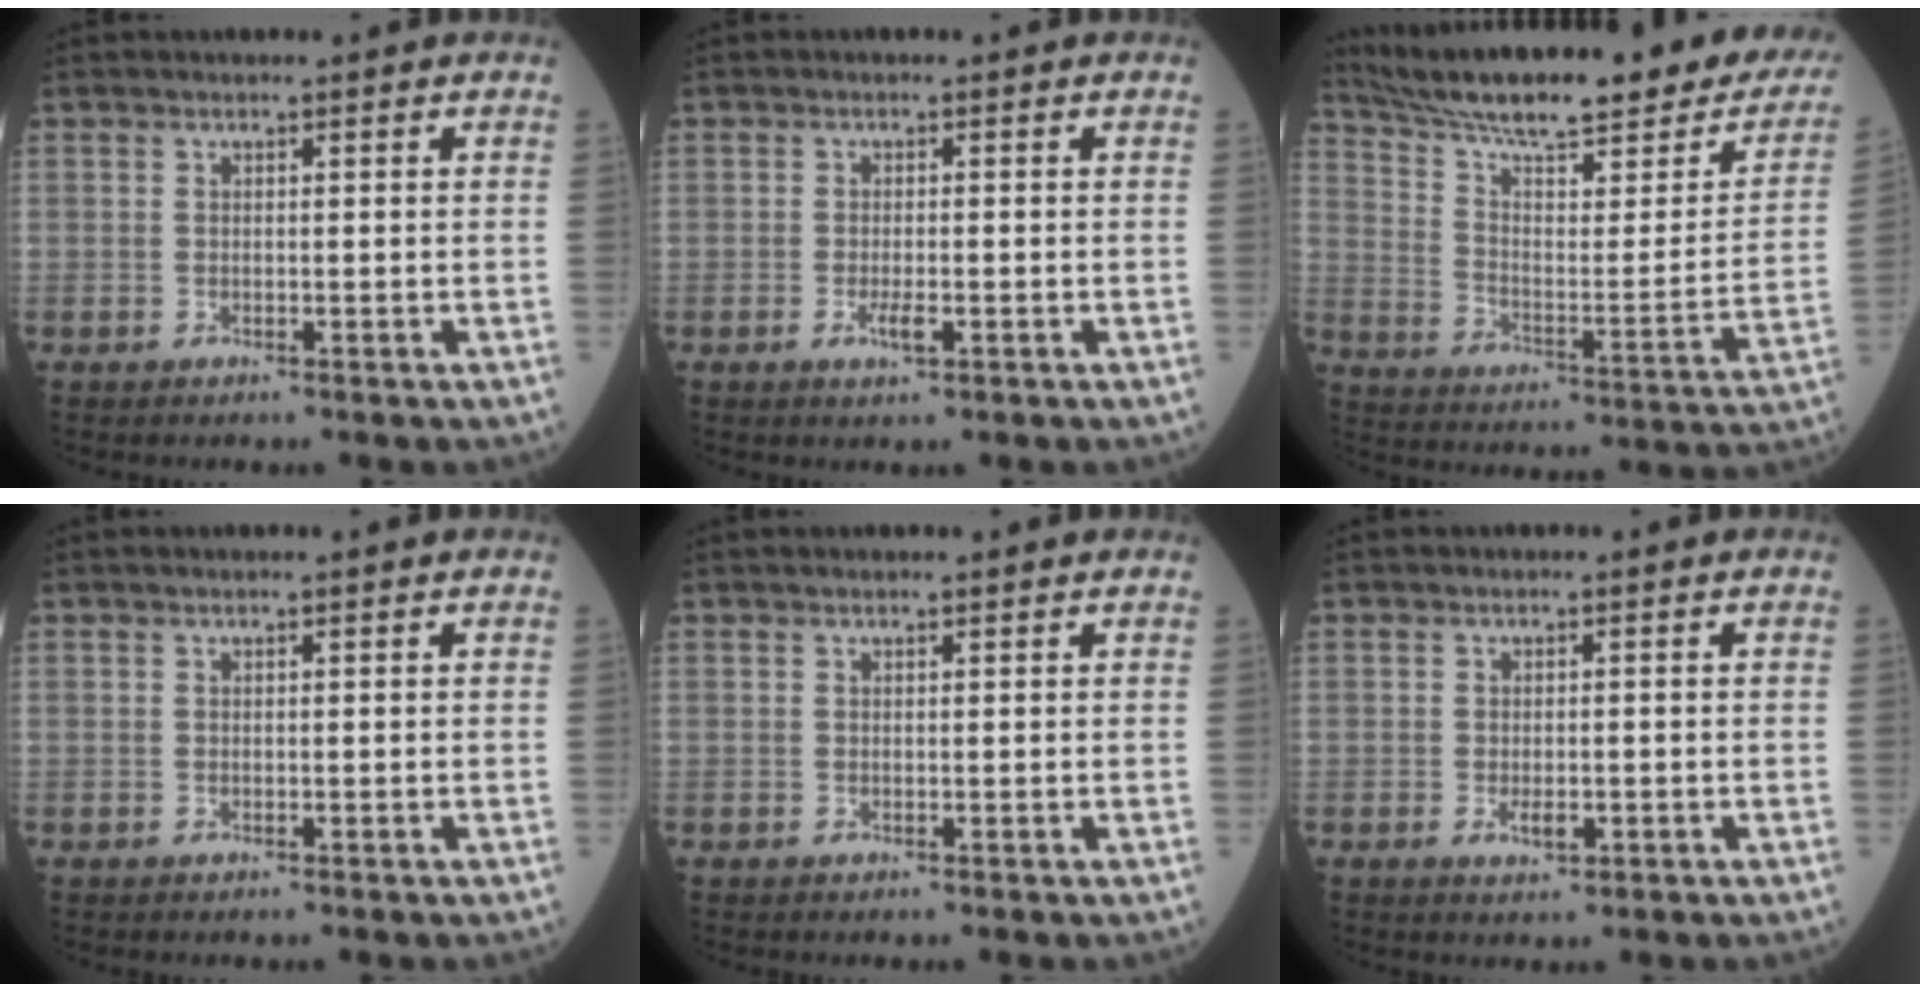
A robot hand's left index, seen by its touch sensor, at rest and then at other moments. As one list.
[{"total": 2.0, "force": [-0.7, 0.5, 1.8], "torque": [-0.036, -0.003, -0.010]}, {"total": 28.9, "force": [23.9, 4.6, 15.5], "torque": [-0.242, -0.041, 0.324]}, {"total": 1.1, "force": [0.9, -0.1, 0.6], "torque": [-0.010, 0.011, 0.017]}, {"total": 2.3, "force": [2.0, 0.3, 1.0], "torque": [-0.011, 0.020, 0.026]}, {"total": 1.9, "force": [-0.4, 0.9, 1.6], "torque": [-0.031, -0.003, -0.003]}]